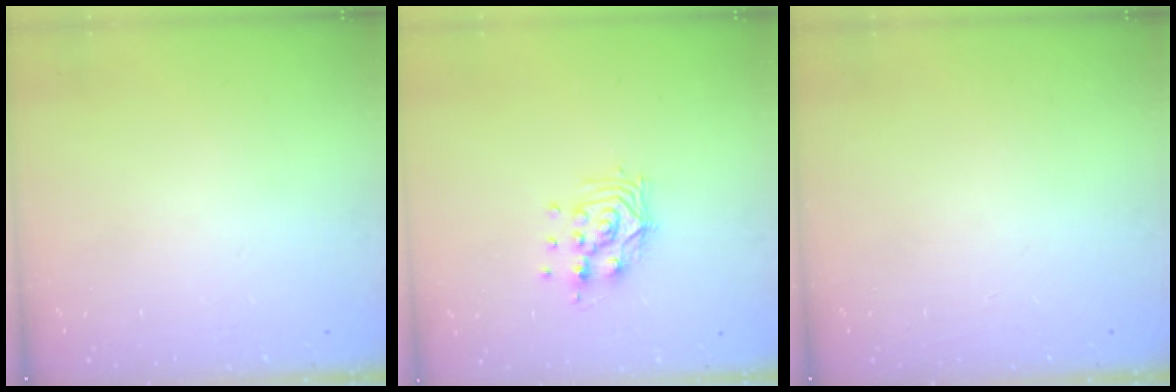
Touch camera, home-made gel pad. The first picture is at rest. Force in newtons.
{"total": 10.7, "press": 10.7, "slide": 0.7}
{"total": 0.0}